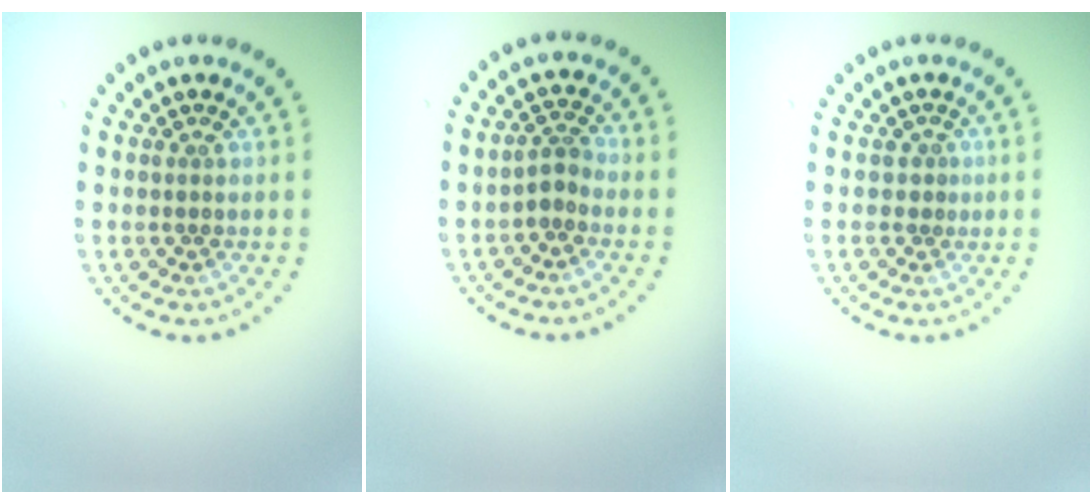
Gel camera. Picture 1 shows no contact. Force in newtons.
{"total": 1.6, "press": 1.3, "slide": 1.0}
{"total": 0.6, "press": 0.4, "slide": 0.5}